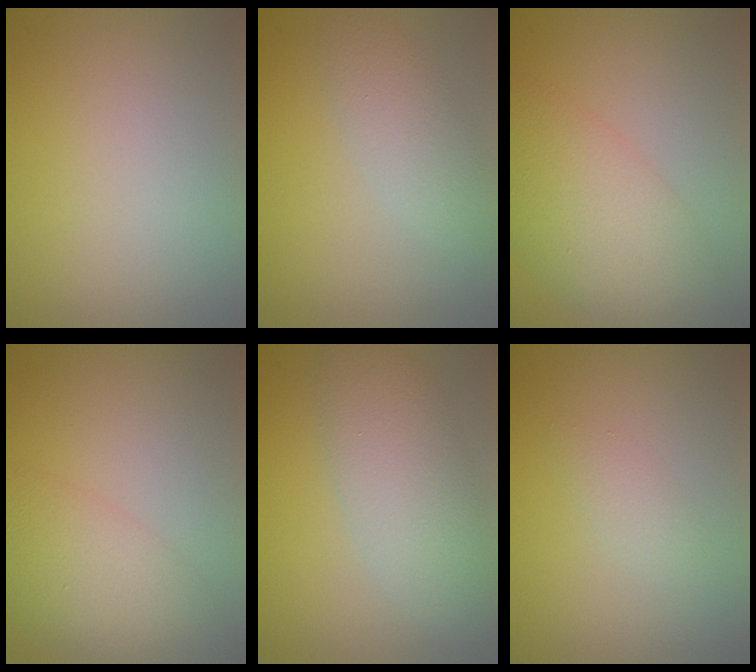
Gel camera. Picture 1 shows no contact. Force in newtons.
{"total": 2.8, "press": 2.8, "slide": 0.2}
{"total": 4.8, "press": 4.8, "slide": 0.2}
{"total": 5.6, "press": 5.6, "slide": 0.2}
{"total": 5.1, "press": 5.1, "slide": 0.4}
{"total": 1.1, "press": 1.1, "slide": 0.1}